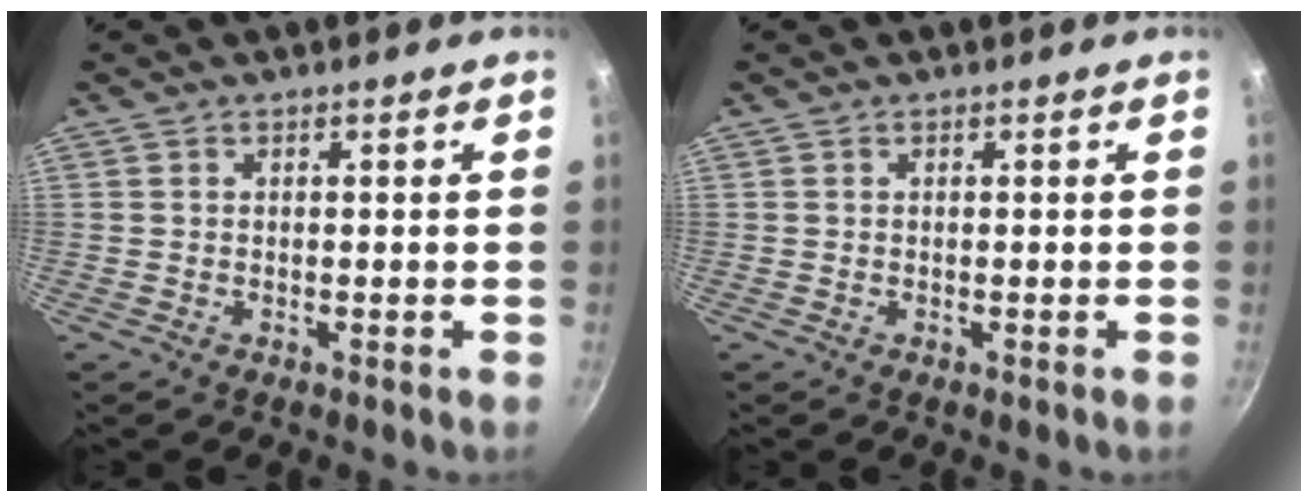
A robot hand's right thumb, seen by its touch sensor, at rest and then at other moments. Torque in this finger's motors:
{"motor_torque": [0.02, 0.02, 0.00, 0.00, 0.01]}